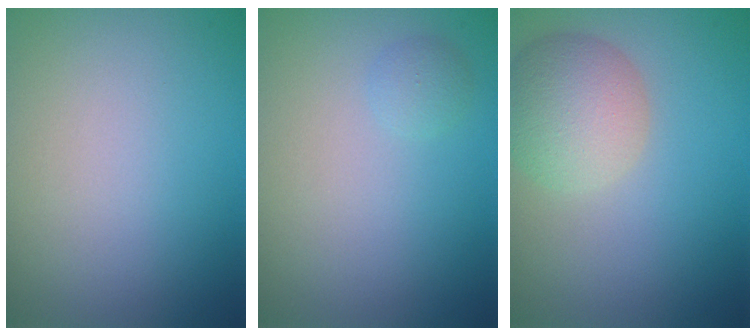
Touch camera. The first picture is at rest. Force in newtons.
{"total": 0.9, "press": 0.9, "slide": 0.0}
{"total": 4.8, "press": 4.8, "slide": 0.3}